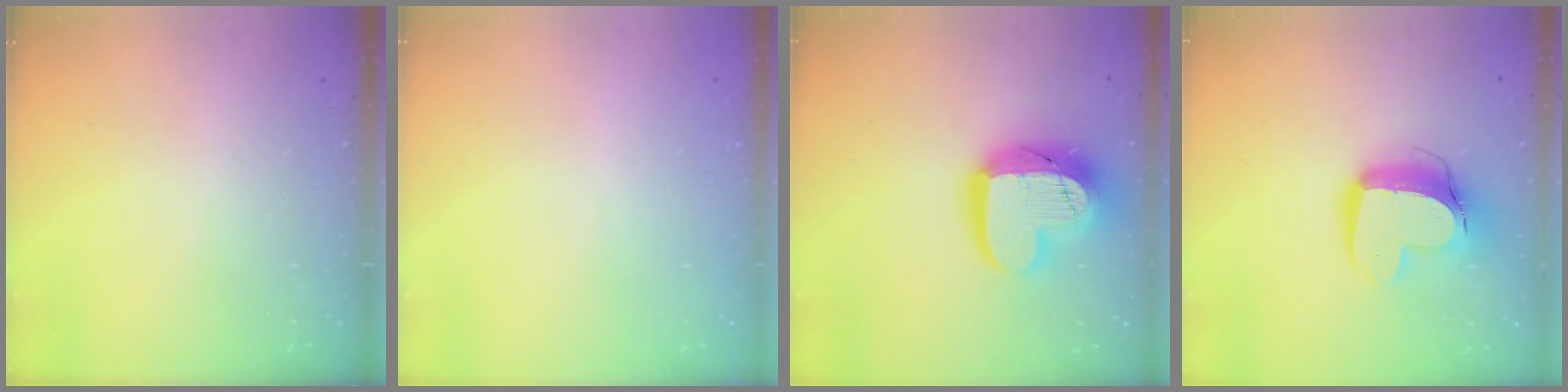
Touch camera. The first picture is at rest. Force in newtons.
{"total": 0.0}
{"total": 19.0, "press": 19.0, "slide": 1.6}
{"total": 13.6, "press": 13.5, "slide": 1.4}